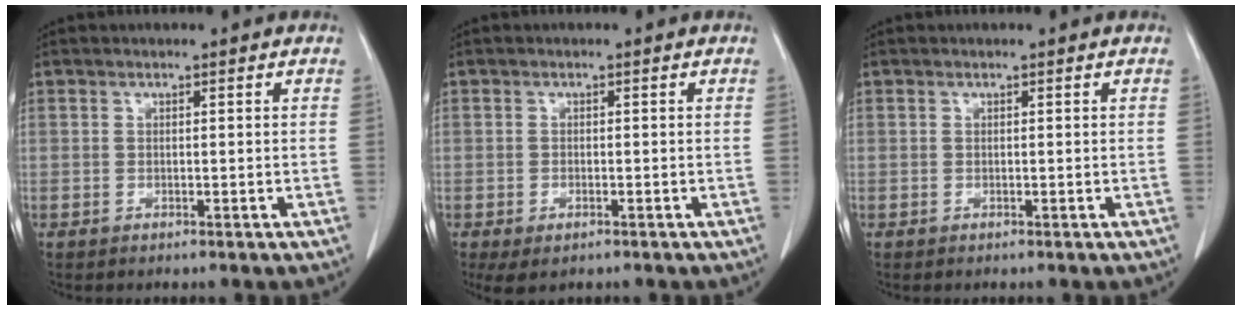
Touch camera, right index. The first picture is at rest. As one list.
[{"total": 3.1, "force": [-1.8, 1.4, 2.1], "torque": [-0.039, -0.007, -0.022]}, {"total": 0.0}]